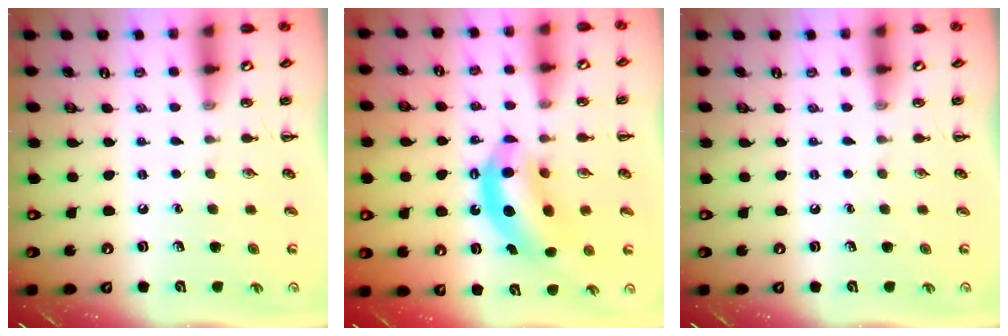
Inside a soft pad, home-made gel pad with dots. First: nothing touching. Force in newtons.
{"total": 10.9, "press": 10.5, "slide": 2.9}
{"total": 0.0}